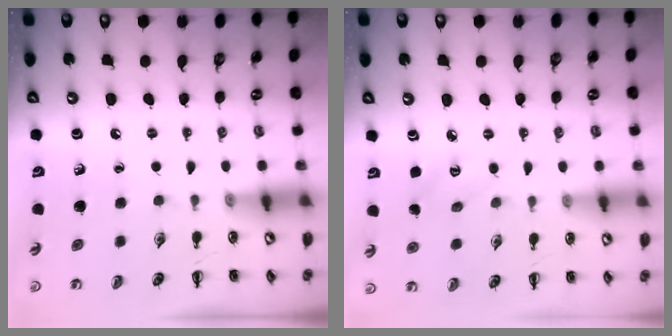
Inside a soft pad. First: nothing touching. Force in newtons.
{"total": 3.3, "press": 3.2, "slide": 0.9}